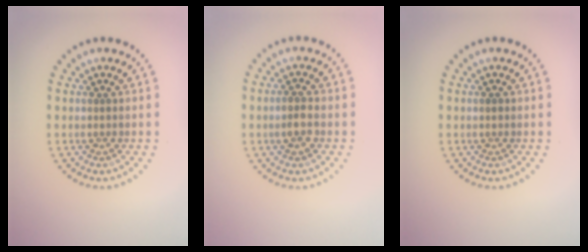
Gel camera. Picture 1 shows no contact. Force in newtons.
{"total": 1.6, "press": 1.6, "slide": 0.2}
{"total": 0.6, "press": 0.6, "slide": 0.1}